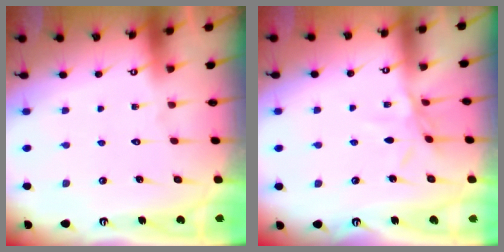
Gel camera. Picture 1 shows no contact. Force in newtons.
{"total": 6.7, "press": 6.6, "slide": 0.5}